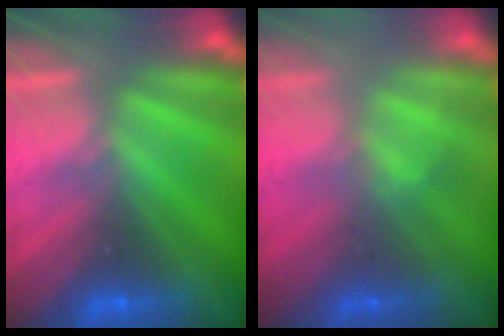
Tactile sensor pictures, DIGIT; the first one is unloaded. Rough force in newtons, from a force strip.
{"total": 2.3}